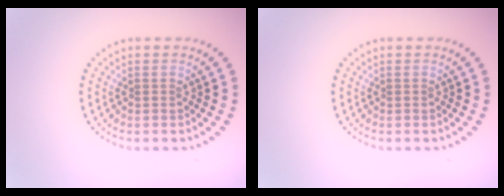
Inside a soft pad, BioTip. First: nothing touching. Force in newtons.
{"total": 0.0}